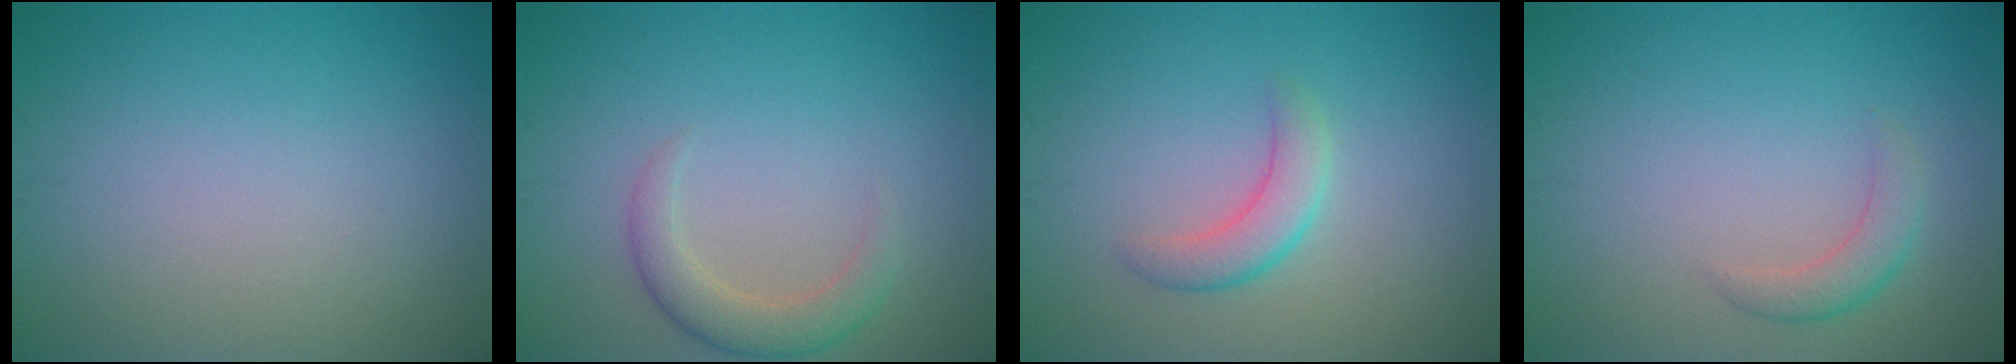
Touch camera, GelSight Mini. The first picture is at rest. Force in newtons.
{"total": 2.7, "press": 2.7, "slide": 0.2}
{"total": 2.6, "press": 2.6, "slide": 0.1}
{"total": 2.0, "press": 2.0, "slide": 0.1}